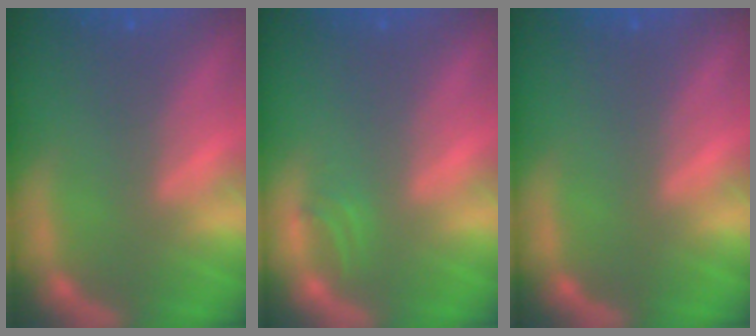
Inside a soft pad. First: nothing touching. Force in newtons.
{"total": 0.9}
{"total": 0.0}